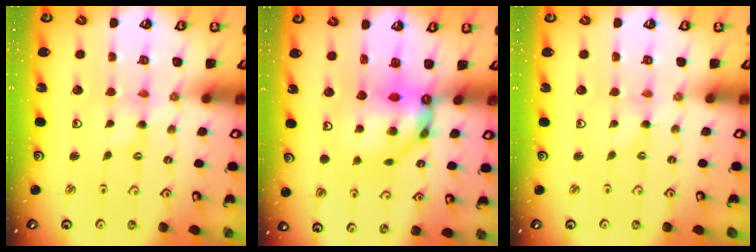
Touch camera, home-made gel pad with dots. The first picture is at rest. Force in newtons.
{"total": 10.4, "press": 10.2, "slide": 1.6}
{"total": 0.0}